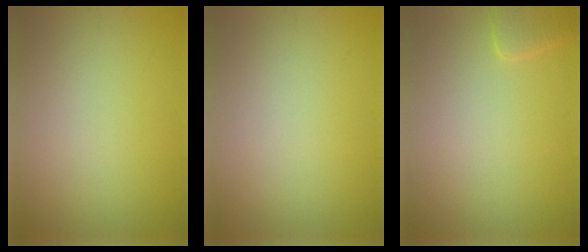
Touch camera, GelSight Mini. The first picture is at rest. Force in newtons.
{"total": 0.0}
{"total": 1.7, "press": 1.7, "slide": 0.2}